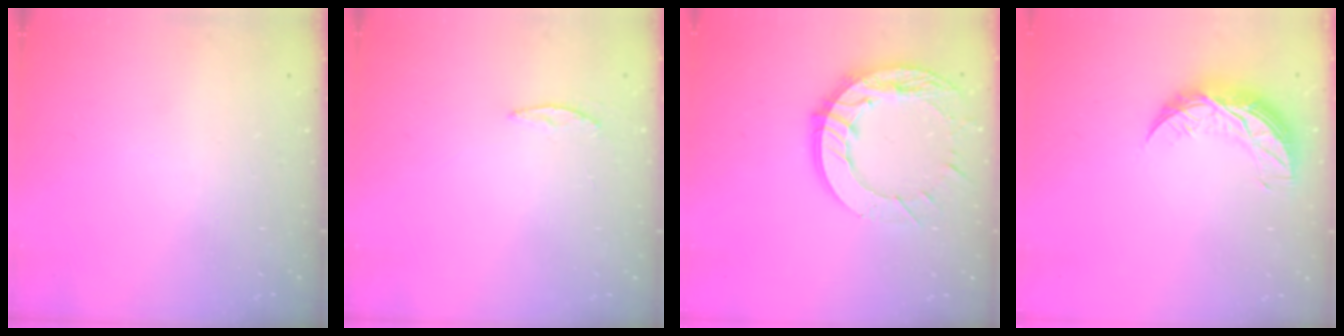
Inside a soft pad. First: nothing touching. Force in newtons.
{"total": 3.5, "press": 3.5, "slide": 0.4}
{"total": 15.9, "press": 15.8, "slide": 1.5}
{"total": 9.9, "press": 9.9, "slide": 0.5}